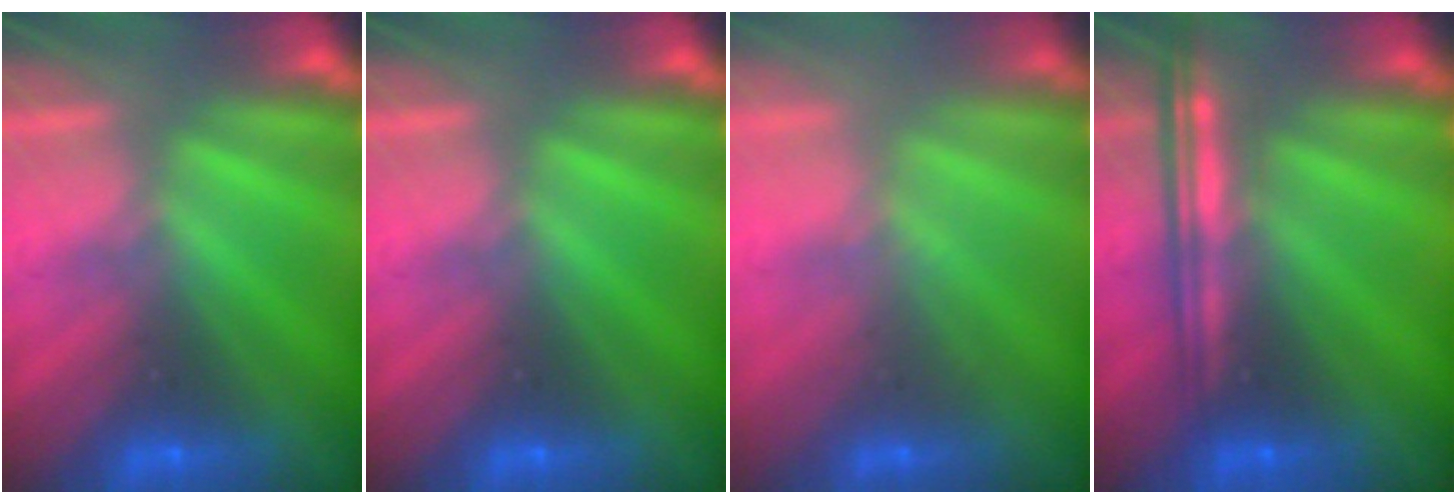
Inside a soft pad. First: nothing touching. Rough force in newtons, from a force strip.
{"total": 0.0}
{"total": 2.1}
{"total": 8.4}